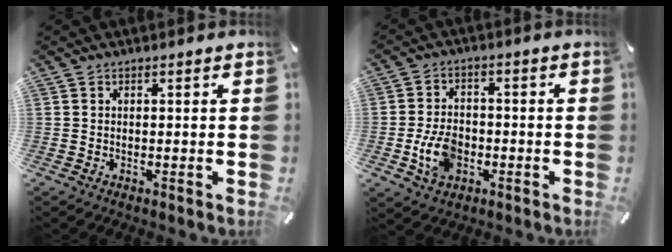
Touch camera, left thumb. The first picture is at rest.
{"total": 8.5, "force": [-2.3, 6.2, 5.3], "torque": [-0.118, 0.011, -0.040]}